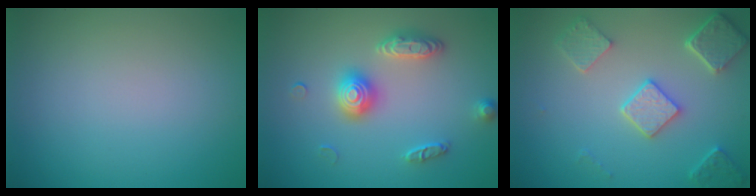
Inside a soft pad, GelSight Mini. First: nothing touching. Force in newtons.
{"total": 3.0, "press": 3.0, "slide": 0.4}
{"total": 4.9, "press": 3.9, "slide": 3.0}